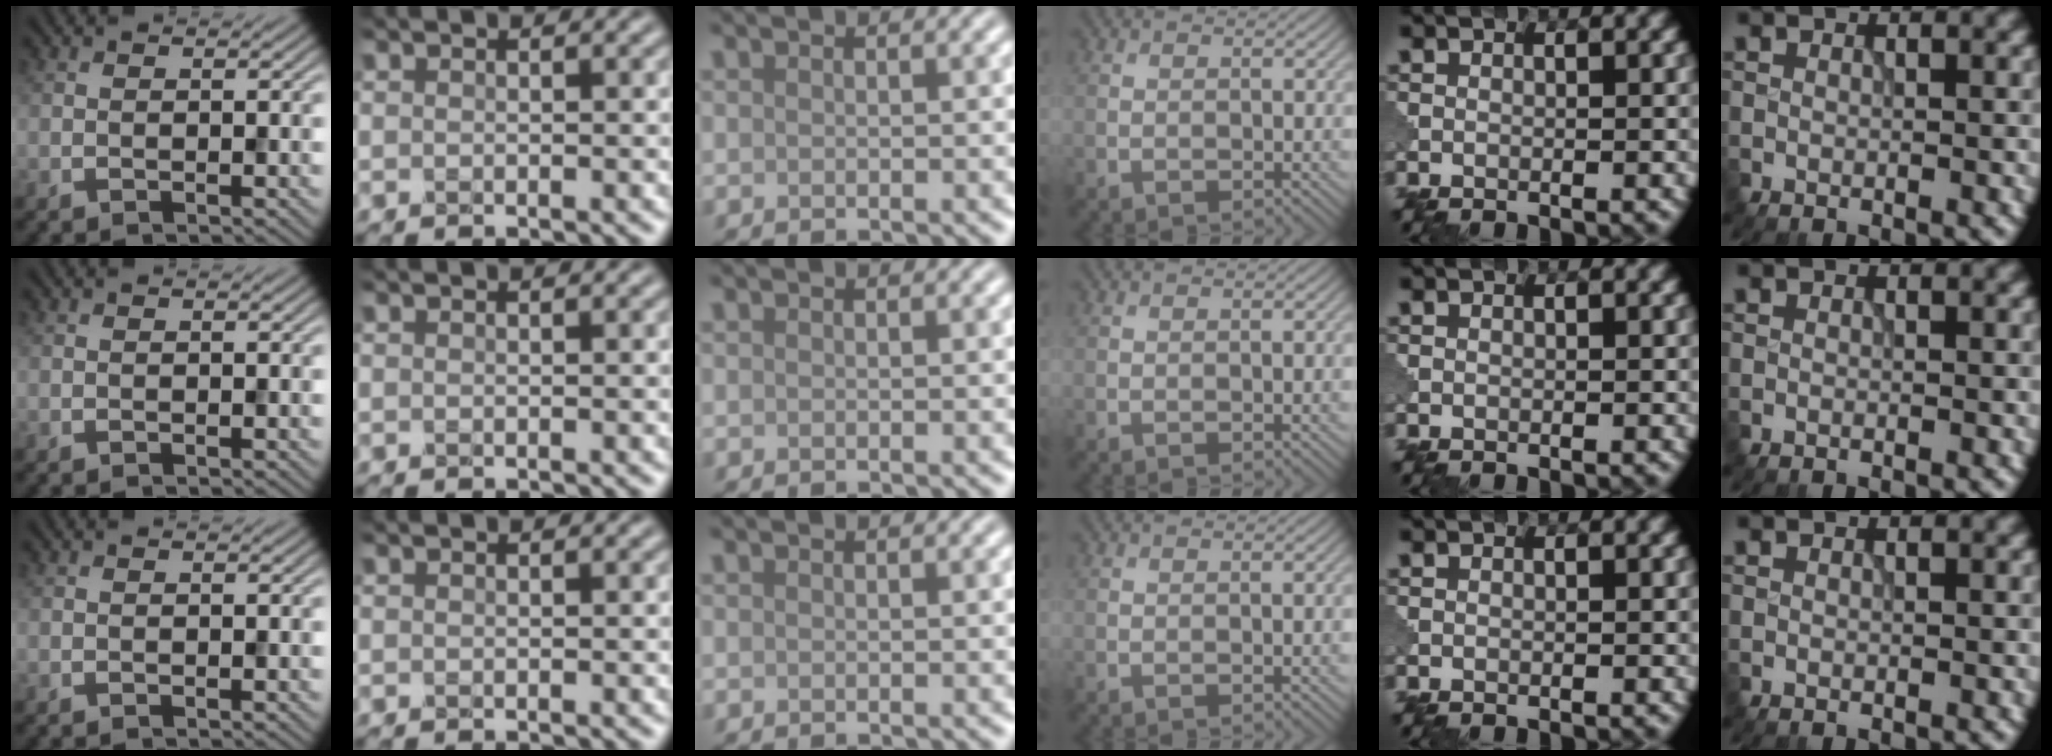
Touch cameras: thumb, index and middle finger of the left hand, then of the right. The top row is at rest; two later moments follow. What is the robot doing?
{"motion": "shake", "object": "medicine bottle"}